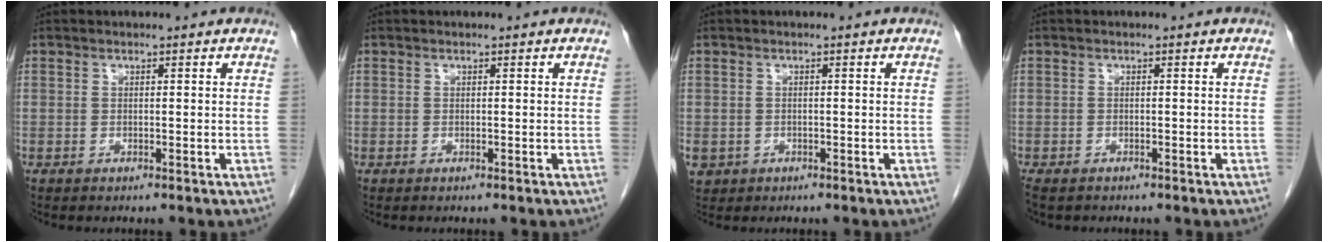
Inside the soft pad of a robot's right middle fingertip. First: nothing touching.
{"total": 0.0}
{"total": 2.5, "force": [-1.0, 2.2, 0.7], "torque": [-0.014, 0.000, -0.010]}
{"total": 2.8, "force": [-2.3, 1.1, 1.2], "torque": [-0.022, -0.008, -0.036]}